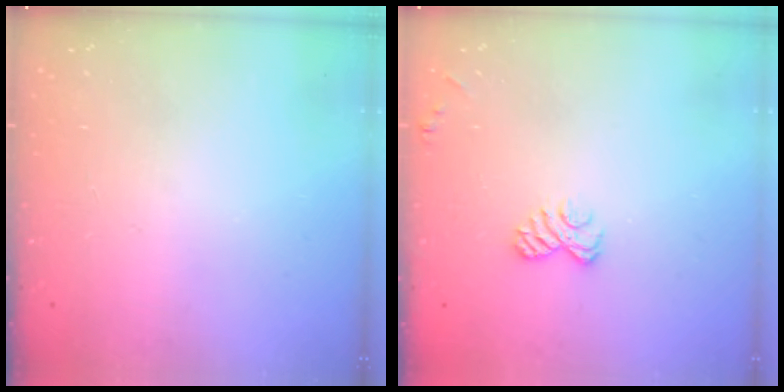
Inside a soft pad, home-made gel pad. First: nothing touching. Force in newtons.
{"total": 6.1, "press": 5.9, "slide": 1.4}